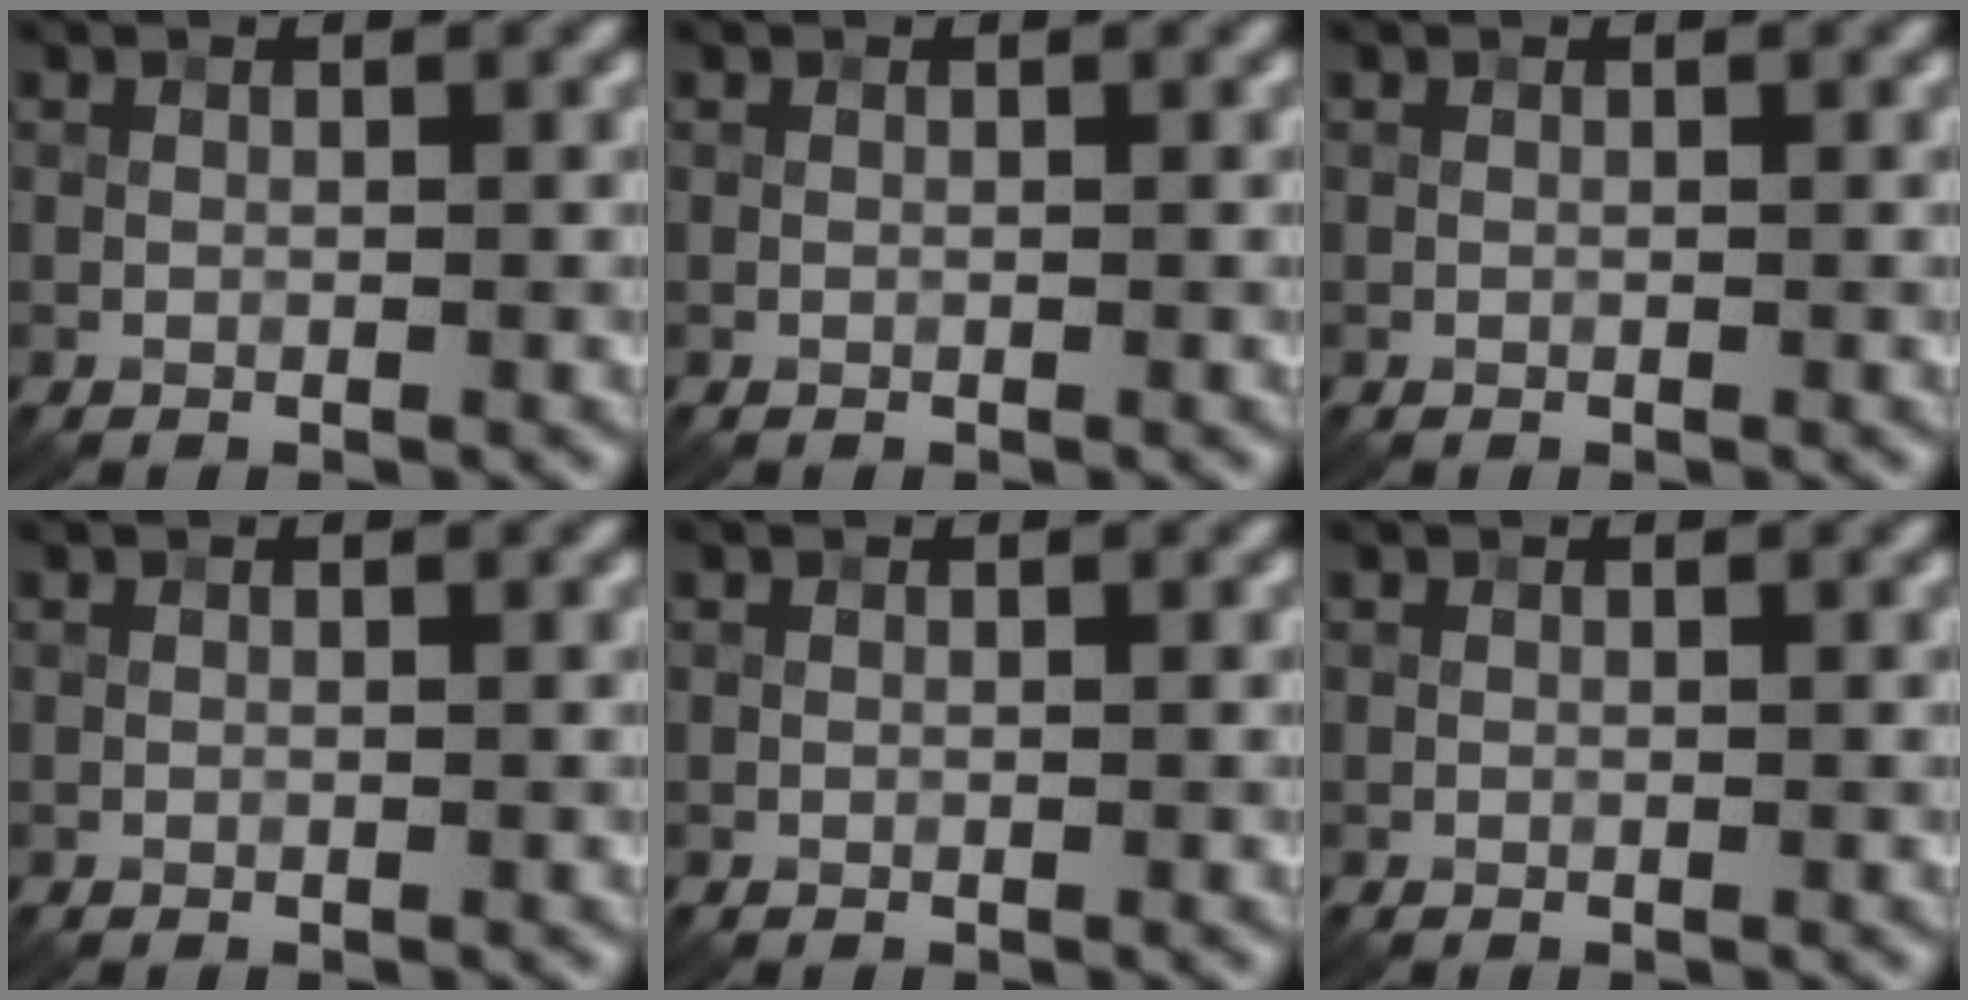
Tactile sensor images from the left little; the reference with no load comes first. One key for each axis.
{"total": 0.0}
{"total": 0.0}
{"total": 0.0}
{"total": 0.0}
{"total": 0.0}